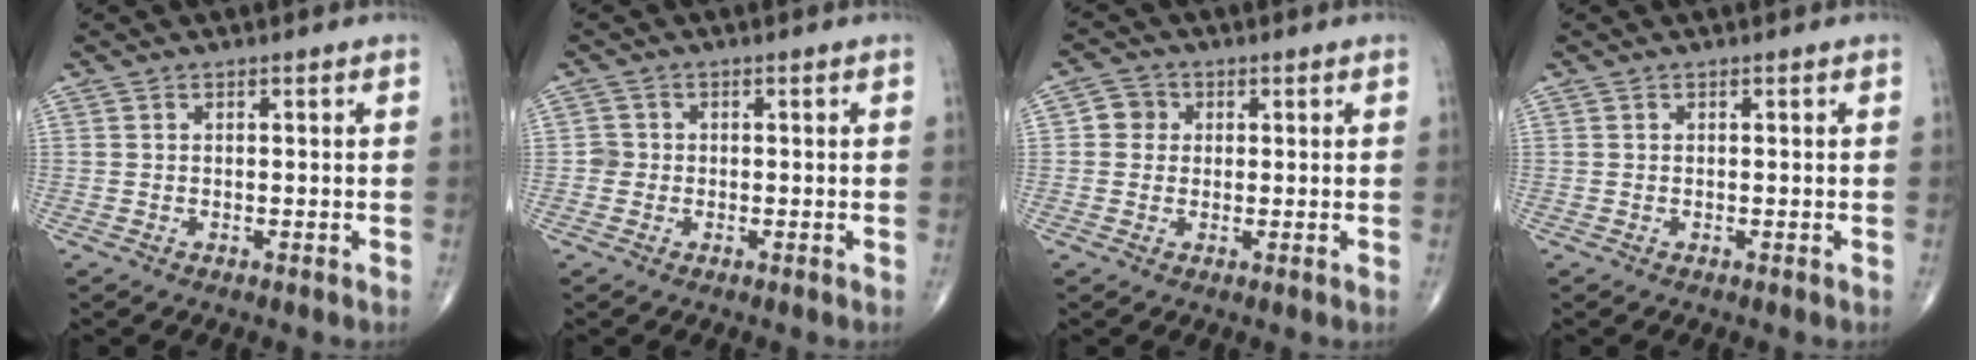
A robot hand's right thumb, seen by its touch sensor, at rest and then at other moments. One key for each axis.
{"total": 1.7, "fx": -0.2, "fy": 1.7, "fz": 0.3, "tx": 0.007, "ty": 0.007, "tz": -0.008}
{"total": 3.5, "fx": 0.5, "fy": 3.3, "fz": 1.0, "tx": 0.005, "ty": 0.005, "tz": 0.003}
{"total": 0.0}